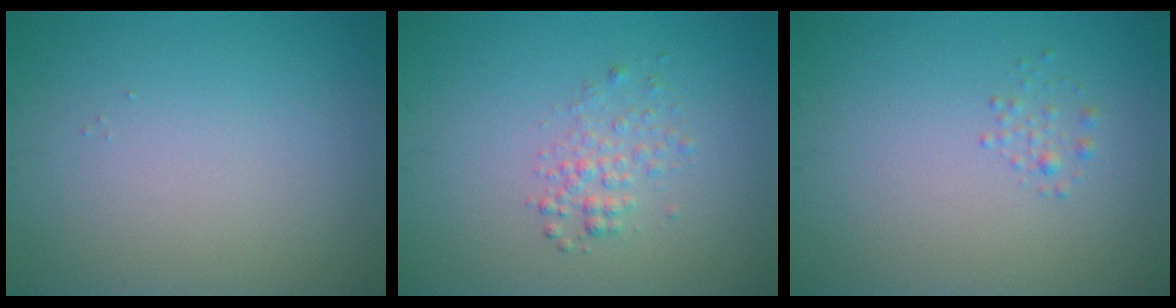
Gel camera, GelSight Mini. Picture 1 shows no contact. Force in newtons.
{"total": 1.7, "press": 1.7, "slide": 0.1}
{"total": 0.9, "press": 0.9, "slide": 0.1}